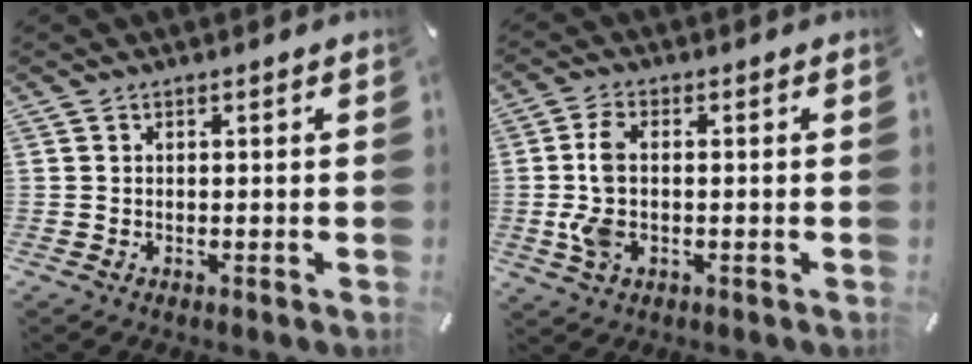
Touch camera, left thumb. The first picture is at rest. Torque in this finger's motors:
{"motor_torque": [2.03, 1.89, 1.15, -1.17, 0.43]}